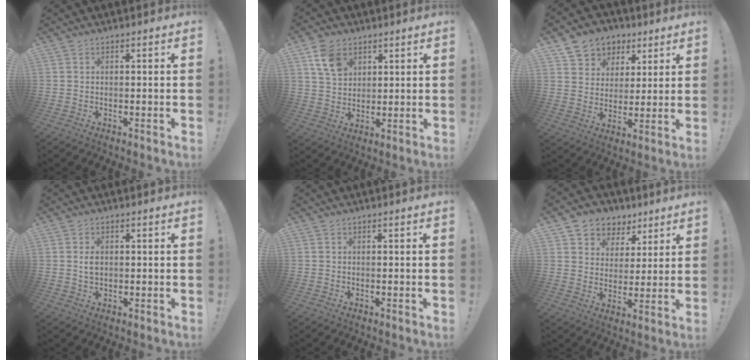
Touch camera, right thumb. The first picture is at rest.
{"total": 9.3, "force": [5.0, 6.5, 4.4], "torque": [-0.070, -0.017, 0.100]}
{"total": 8.5, "force": [4.1, 7.3, 1.3], "torque": [-0.019, -0.029, 0.085]}
{"total": 2.6, "force": [0.2, 1.9, 1.8], "torque": [-0.027, 0.001, 0.002]}
{"total": 0.0}
{"total": 7.7, "force": [4.0, 6.5, 0.9], "torque": [-0.009, -0.028, 0.081]}